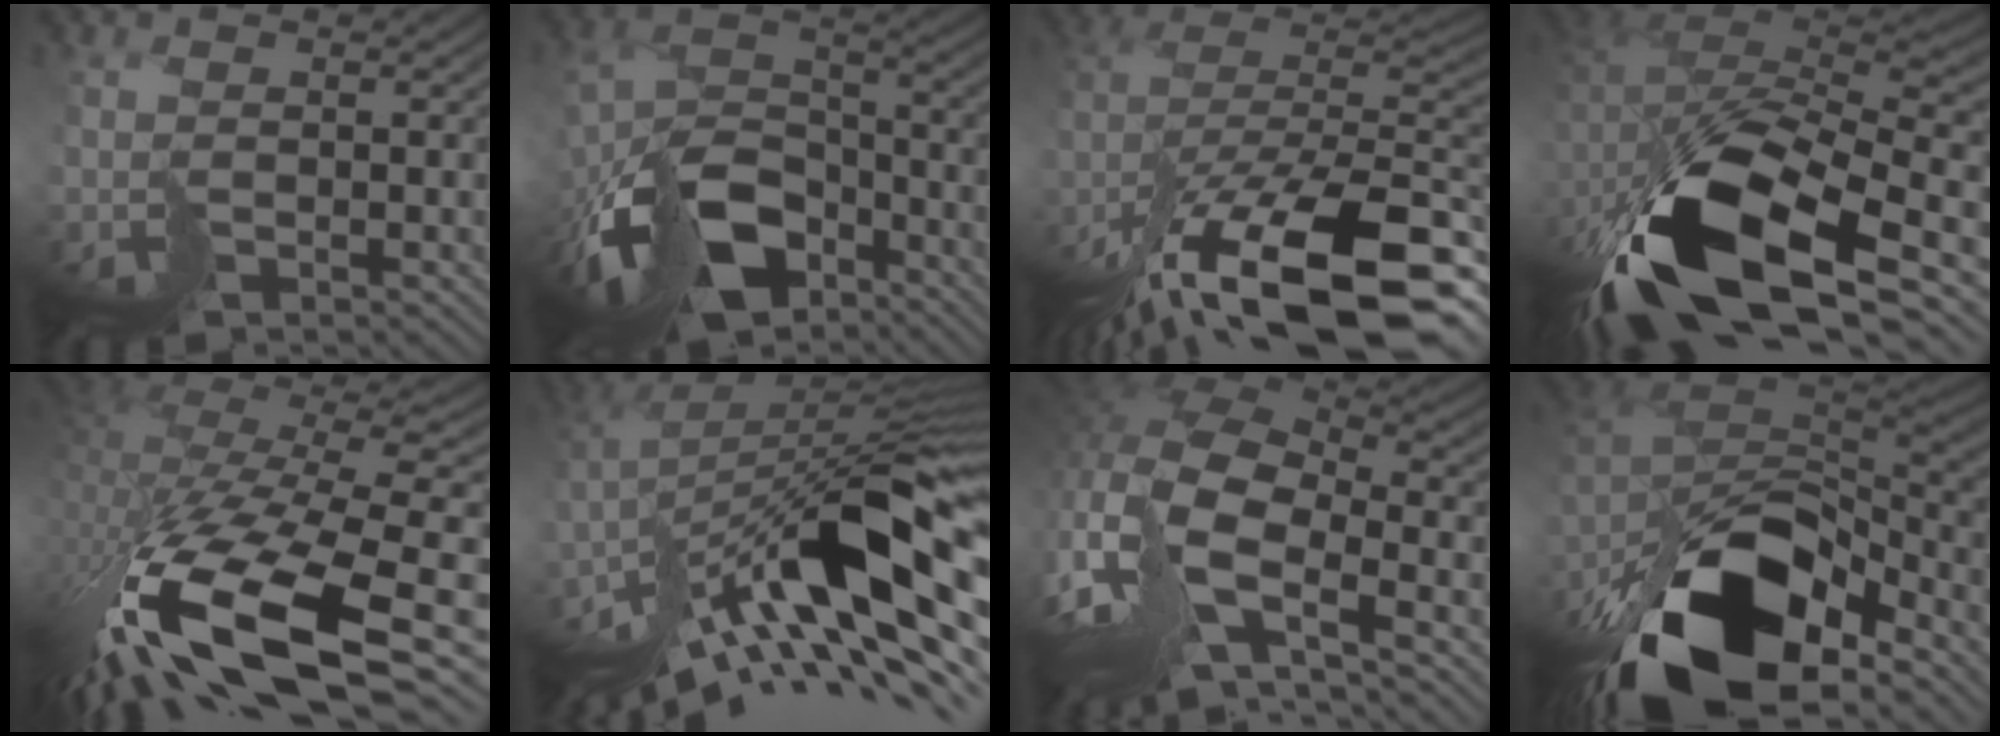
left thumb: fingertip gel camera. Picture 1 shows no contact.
{"total": 13.6, "force": [-8.0, 7.5, 8.0], "torque": [-0.168, -0.019, -0.151]}
{"total": 18.3, "force": [-11.7, 6.2, 12.6], "torque": [-0.241, -0.019, -0.176]}
{"total": 16.3, "force": [-8.4, 7.7, 11.6], "torque": [-0.242, -0.026, -0.138]}
{"total": 17.1, "force": [-8.7, 6.4, 13.3], "torque": [-0.311, -0.044, -0.130]}
{"total": 16.7, "force": [-7.4, 4.4, 14.3], "torque": [-0.241, 0.010, -0.139]}
{"total": 17.2, "force": [-6.8, 7.9, 13.7], "torque": [-0.324, -0.033, -0.101]}
{"total": 17.2, "force": [-10.5, 8.0, 11.0], "torque": [-0.232, -0.031, -0.176]}